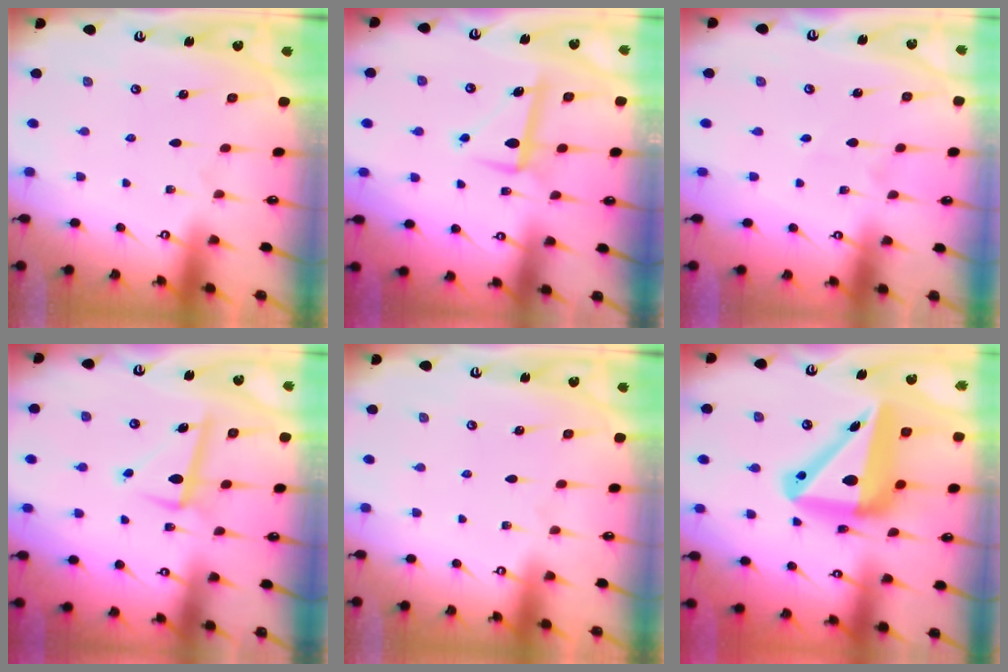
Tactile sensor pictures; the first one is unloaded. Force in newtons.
{"total": 8.1, "press": 8.0, "slide": 1.6}
{"total": 1.4, "press": 1.3, "slide": 0.1}
{"total": 7.0, "press": 6.8, "slide": 1.3}
{"total": 0.0}
{"total": 19.3, "press": 18.9, "slide": 3.6}